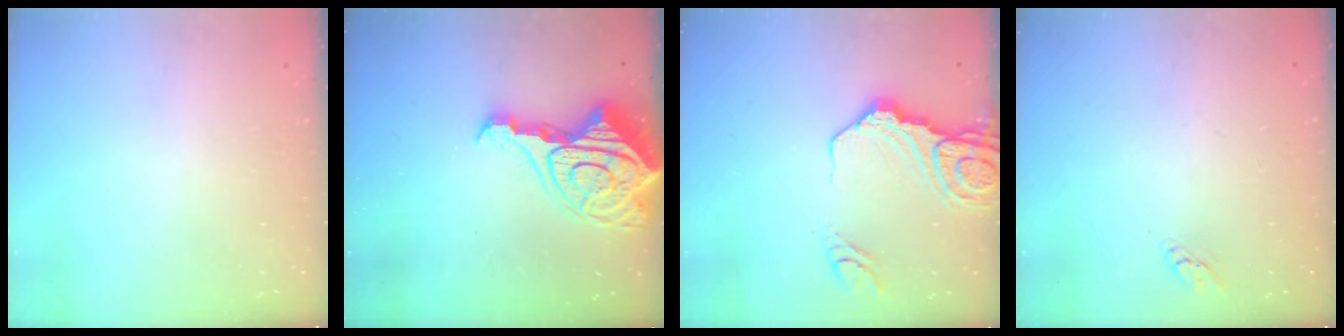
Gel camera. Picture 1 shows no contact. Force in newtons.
{"total": 20.3, "press": 20.2, "slide": 1.9}
{"total": 13.6, "press": 13.5, "slide": 1.7}
{"total": 2.7, "press": 2.7, "slide": 0.1}